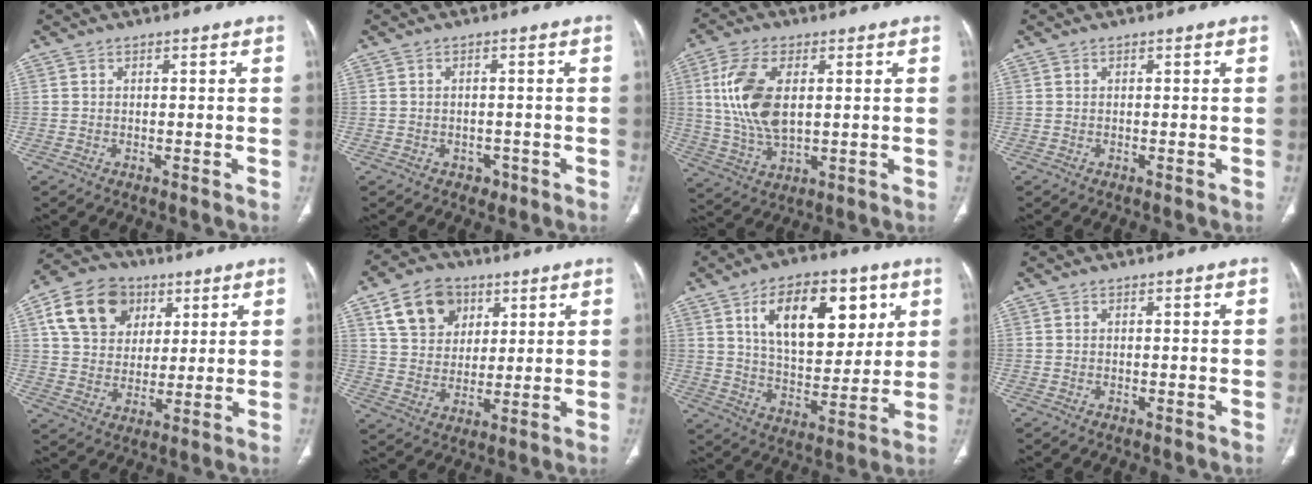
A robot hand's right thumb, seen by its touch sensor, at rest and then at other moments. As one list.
[{"total": 2.0, "force": [-1.0, 1.6, 0.7], "torque": [-0.002, 0.005, -0.010]}, {"total": 13.0, "force": [2.5, 6.6, 10.9], "torque": [-0.233, -0.010, 0.055]}, {"total": 0.0}, {"total": 14.6, "force": [5.9, 11.3, 7.2], "torque": [-0.109, -0.003, 0.102]}, {"total": 12.5, "force": [5.8, 9.4, 5.9], "torque": [-0.075, -0.014, 0.107]}, {"total": 19.3, "force": [7.4, 10.5, 14.3], "torque": [-0.169, -0.027, 0.128]}, {"total": 0.0}]